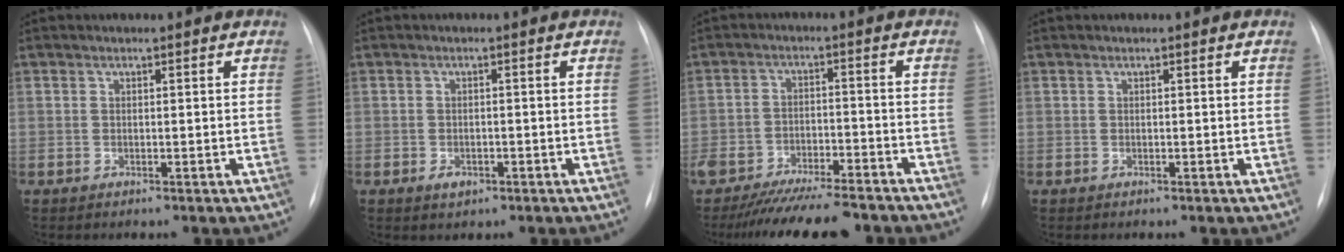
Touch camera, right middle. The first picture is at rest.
{"total": 2.0, "force": [-1.0, 1.3, 1.1], "torque": [-0.016, 0.002, -0.008]}
{"total": 13.6, "force": [-11.8, 2.5, 6.1], "torque": [-0.090, -0.011, -0.177]}
{"total": 0.0}